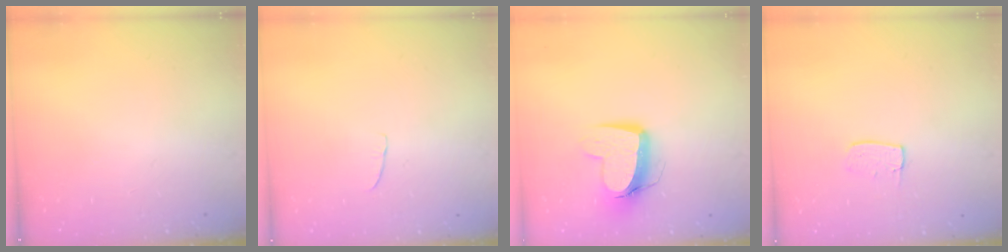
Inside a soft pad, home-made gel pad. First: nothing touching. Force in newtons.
{"total": 3.7, "press": 3.7, "slide": 0.3}
{"total": 10.8, "press": 10.7, "slide": 1.1}
{"total": 6.0, "press": 6.0, "slide": 0.3}